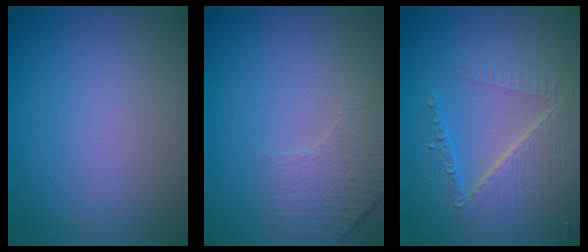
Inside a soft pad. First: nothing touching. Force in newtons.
{"total": 2.8, "press": 2.7, "slide": 0.8}
{"total": 6.9, "press": 5.3, "slide": 4.4}